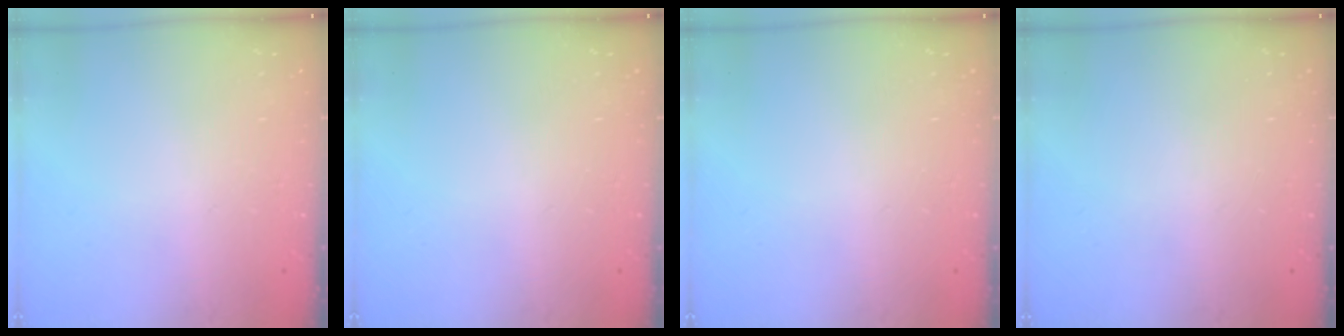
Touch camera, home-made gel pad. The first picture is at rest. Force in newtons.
{"total": 0.0}
{"total": 0.0}
{"total": 0.0}